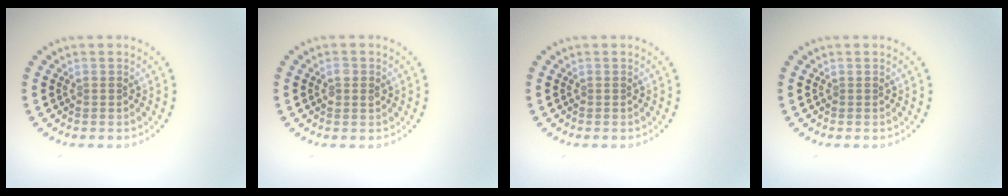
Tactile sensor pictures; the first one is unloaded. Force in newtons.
{"total": 1.1, "press": 1.1, "slide": 0.2}
{"total": 0.0}
{"total": 0.0}